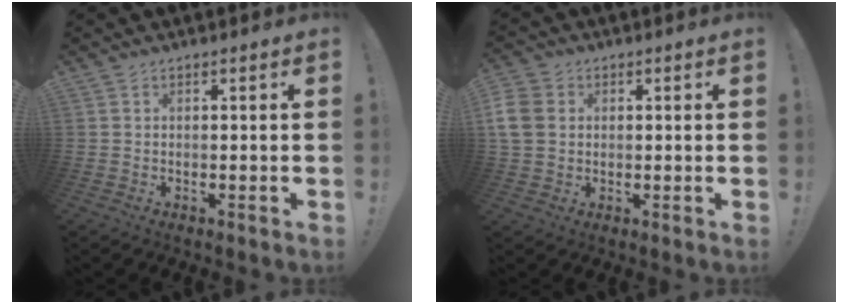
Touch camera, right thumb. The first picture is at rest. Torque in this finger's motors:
{"motor_torque": [-0.19, 0.35, -0.06, 0.14, 0.25]}